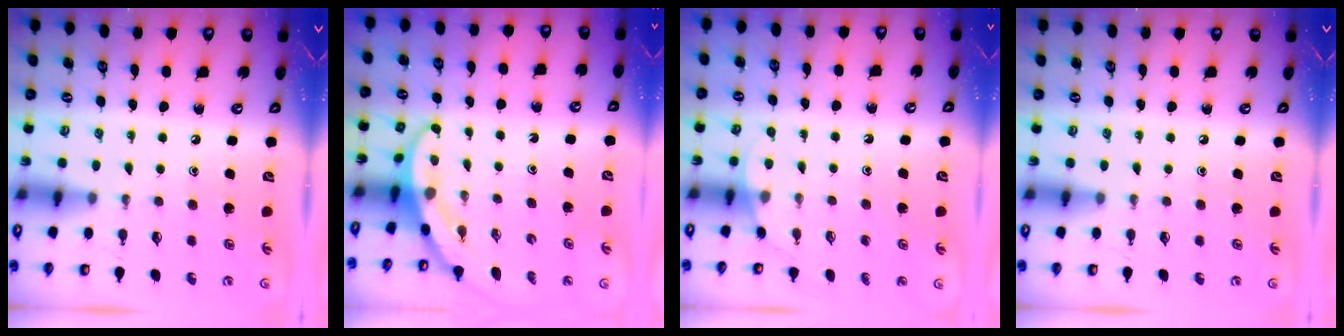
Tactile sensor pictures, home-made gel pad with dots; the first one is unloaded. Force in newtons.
{"total": 3.1, "press": 3.1, "slide": 0.1}
{"total": 2.9, "press": 2.9, "slide": 0.2}
{"total": 0.0}